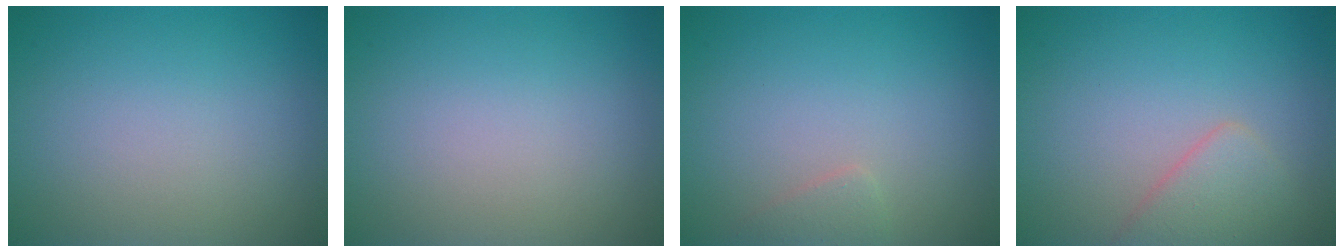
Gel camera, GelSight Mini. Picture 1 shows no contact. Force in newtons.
{"total": 0.0}
{"total": 1.0, "press": 1.0, "slide": 0.1}
{"total": 2.5, "press": 2.5, "slide": 0.2}